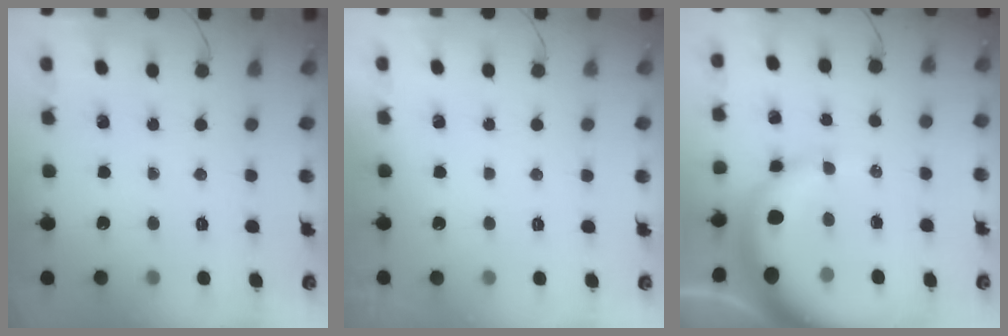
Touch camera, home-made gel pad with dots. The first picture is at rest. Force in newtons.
{"total": 2.9, "press": 2.9, "slide": 0.1}
{"total": 12.2, "press": 11.9, "slide": 2.5}